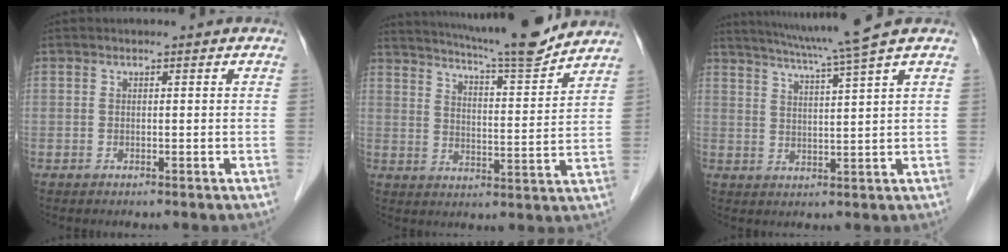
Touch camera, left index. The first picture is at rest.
{"total": 15.2, "force": [13.9, 0.2, 6.2], "torque": [-0.107, -0.013, 0.197]}
{"total": 8.9, "force": [7.1, -2.3, 4.8], "torque": [-0.086, -0.003, 0.111]}